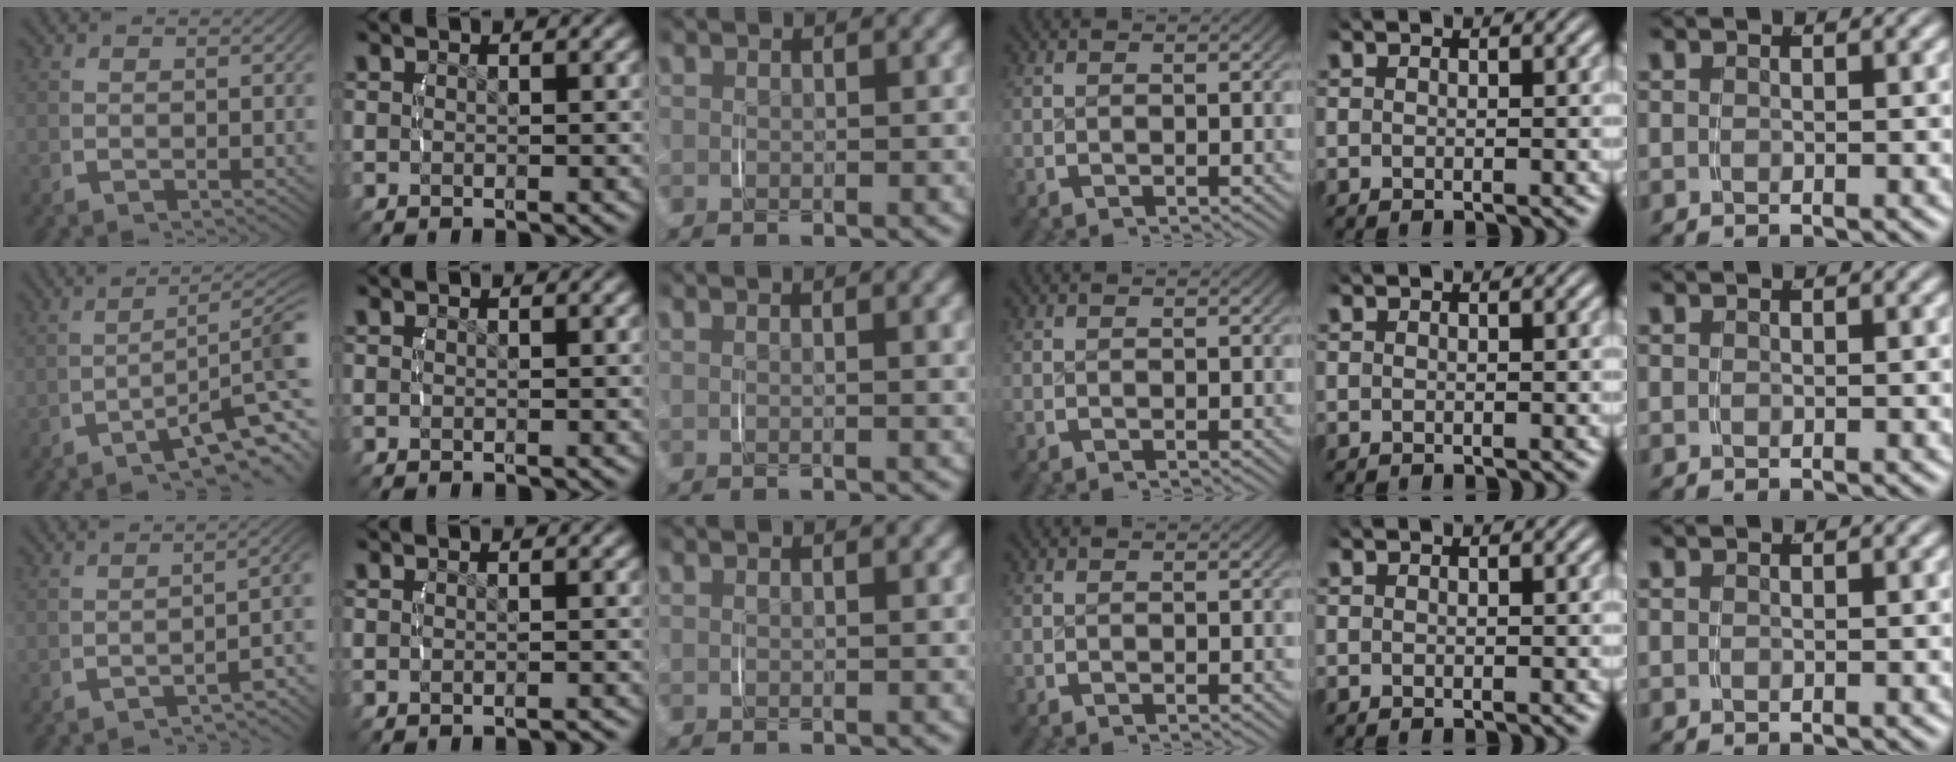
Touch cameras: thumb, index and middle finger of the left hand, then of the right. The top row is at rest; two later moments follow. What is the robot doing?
{"motion": "lift_and_place", "object": "phone"}